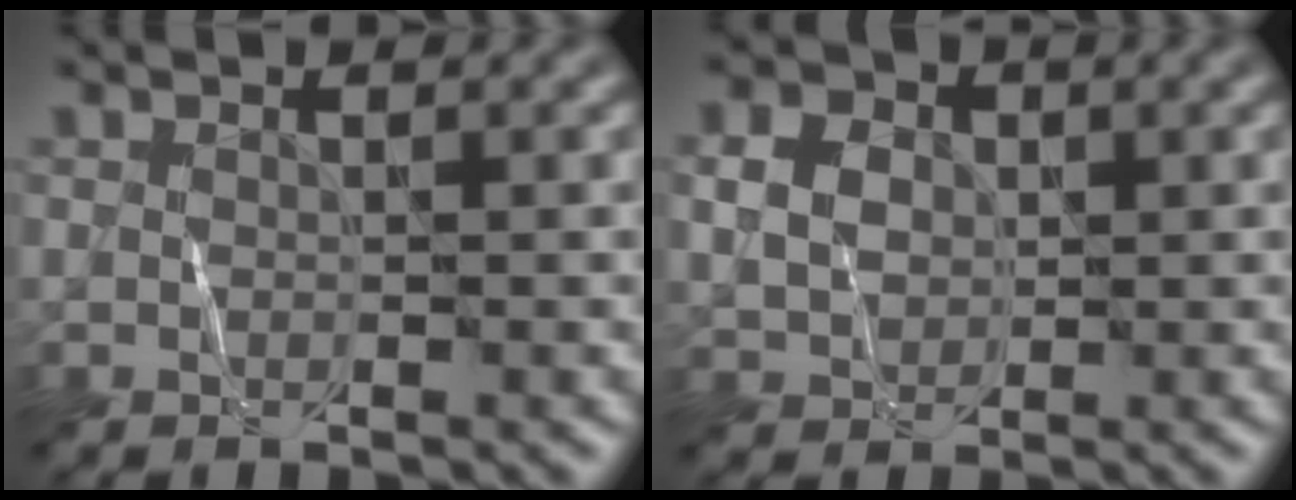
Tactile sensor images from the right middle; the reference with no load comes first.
{"total": 3.1, "force": [0.5, 2.5, 1.8], "torque": [-0.036, 0.000, 0.008]}